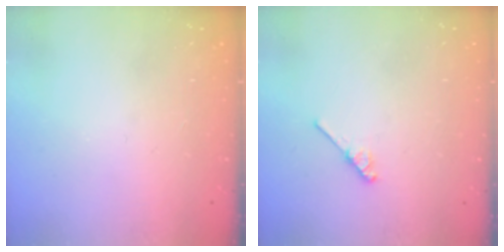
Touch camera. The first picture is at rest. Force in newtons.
{"total": 4.5, "press": 4.4, "slide": 0.7}